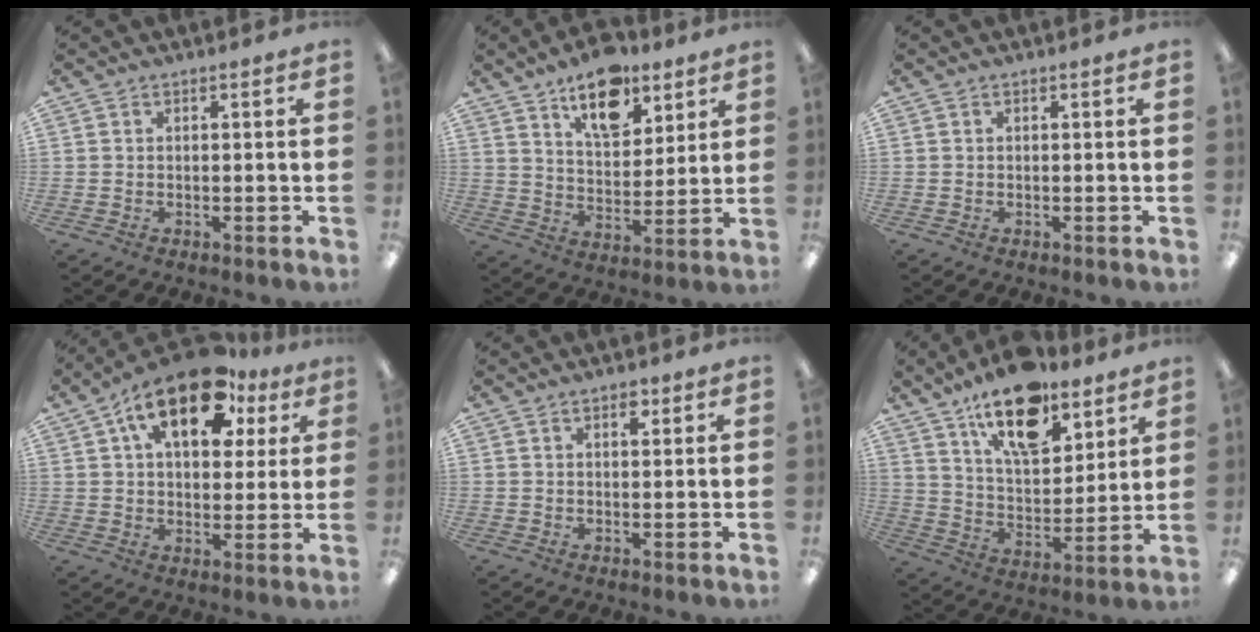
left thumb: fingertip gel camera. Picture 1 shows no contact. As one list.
[{"total": 14.2, "force": [9.6, 7.1, 7.5], "torque": [-0.100, -0.048, 0.167]}, {"total": 0.0}, {"total": 18.5, "force": [9.6, 9.4, 12.7], "torque": [-0.205, -0.023, 0.163]}, {"total": 2.4, "force": [1.5, 1.2, 1.5], "torque": [-0.008, -0.007, 0.020]}, {"total": 18.0, "force": [12.5, 8.1, 10.1], "torque": [-0.162, -0.064, 0.217]}]